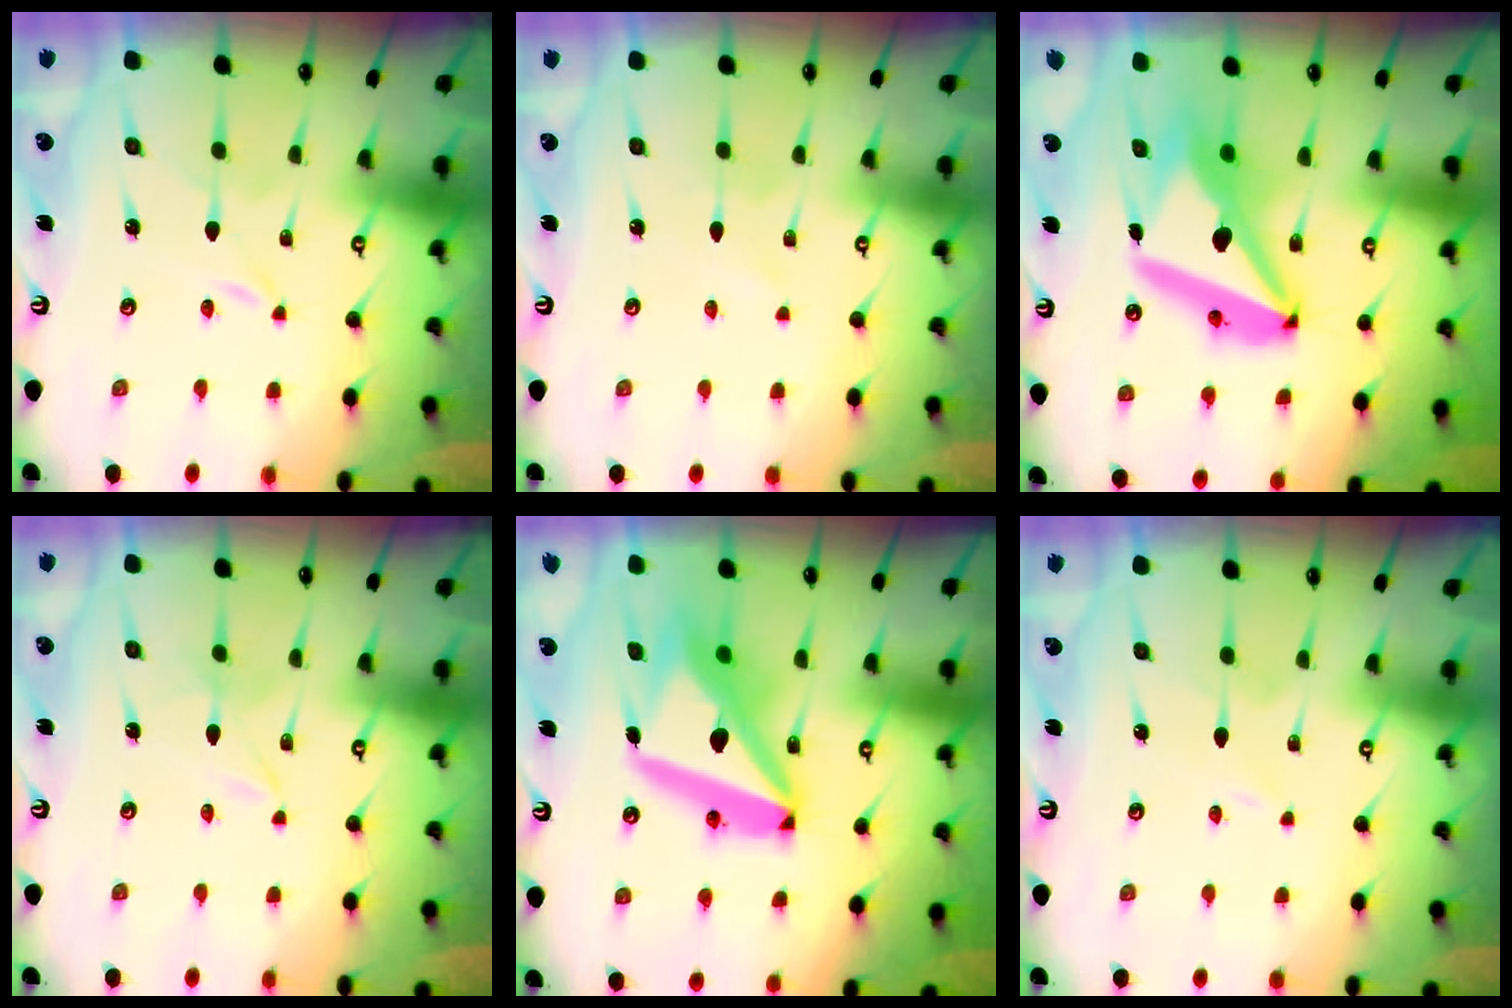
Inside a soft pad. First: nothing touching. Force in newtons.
{"total": 2.4, "press": 2.4, "slide": 0.3}
{"total": 18.0, "press": 17.9, "slide": 1.9}
{"total": 1.2, "press": 1.1, "slide": 0.2}
{"total": 20.9, "press": 20.7, "slide": 2.5}
{"total": 2.2, "press": 2.2, "slide": 0.3}